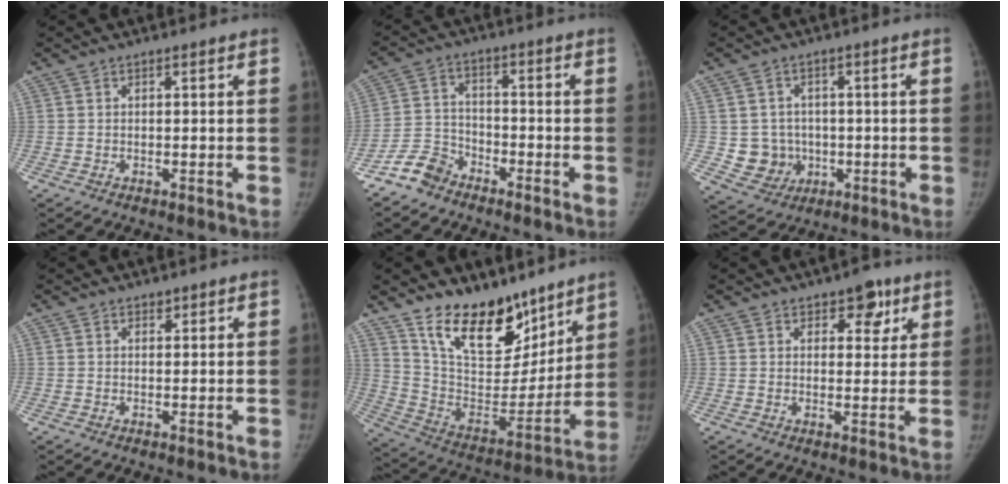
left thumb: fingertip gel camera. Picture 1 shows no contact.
{"total": 6.5, "force": [-5.3, 3.7, 1.2], "torque": [-0.013, 0.029, -0.114]}
{"total": 7.2, "force": [-0.6, 6.9, 1.8], "torque": [0.007, 0.010, 0.000]}
{"total": 0.8, "force": [0.6, 0.5, 0.1], "torque": [0.007, -0.004, 0.006]}
{"total": 21.1, "force": [15.0, 10.2, 10.8], "torque": [-0.127, -0.090, 0.261]}
{"total": 5.6, "force": [3.1, 3.4, 3.2], "torque": [-0.007, -0.013, 0.039]}